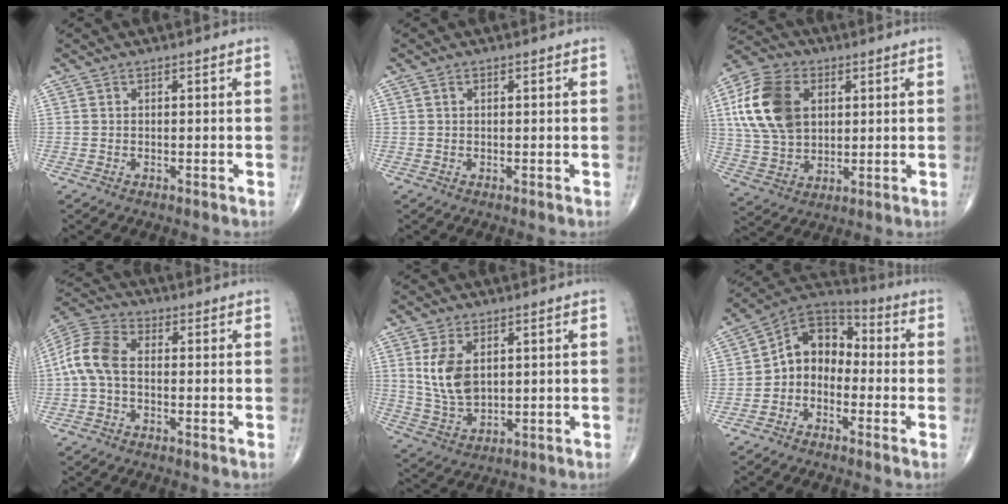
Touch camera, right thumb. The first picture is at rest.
{"total": 0.6, "force": [0.2, 0.4, 0.4], "torque": [-0.009, 0.002, 0.004]}
{"total": 16.7, "force": [4.0, 11.6, 11.3], "torque": [-0.209, 0.001, 0.076]}
{"total": 8.6, "force": [-0.8, 5.1, 6.8], "torque": [-0.146, 0.025, -0.027]}
{"total": 9.0, "force": [2.3, 5.4, 6.8], "torque": [-0.125, -0.013, 0.057]}
{"total": 9.9, "force": [-2.1, 7.7, 5.8], "torque": [-0.068, 0.053, -0.058]}